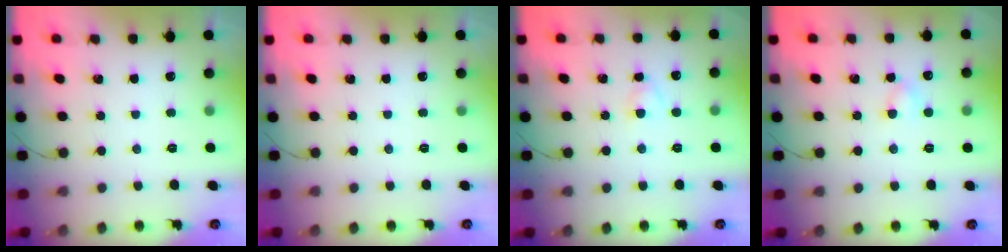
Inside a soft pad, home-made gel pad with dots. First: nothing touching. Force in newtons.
{"total": 0.0}
{"total": 2.4, "press": 2.2, "slide": 1.0}
{"total": 3.0, "press": 2.8, "slide": 1.1}